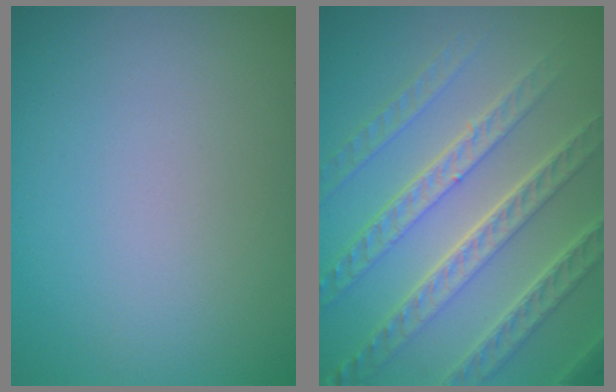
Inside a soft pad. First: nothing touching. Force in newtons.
{"total": 7.6, "press": 5.5, "slide": 5.2}